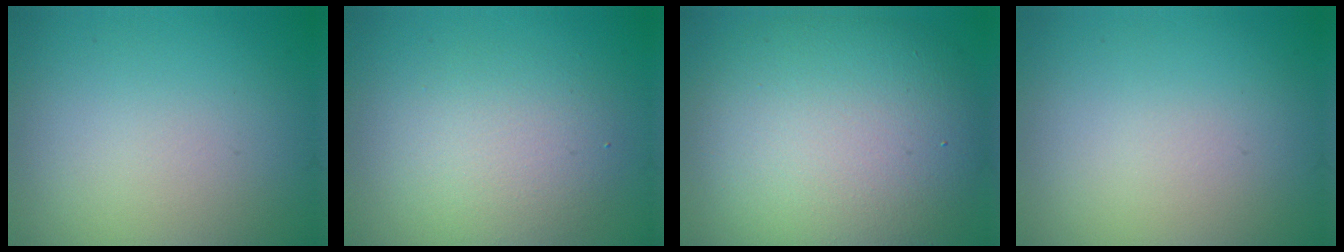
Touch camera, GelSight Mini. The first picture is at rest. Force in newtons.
{"total": 3.6, "press": 3.6, "slide": 0.2}
{"total": 11.8, "press": 11.8, "slide": 0.7}
{"total": 0.0}